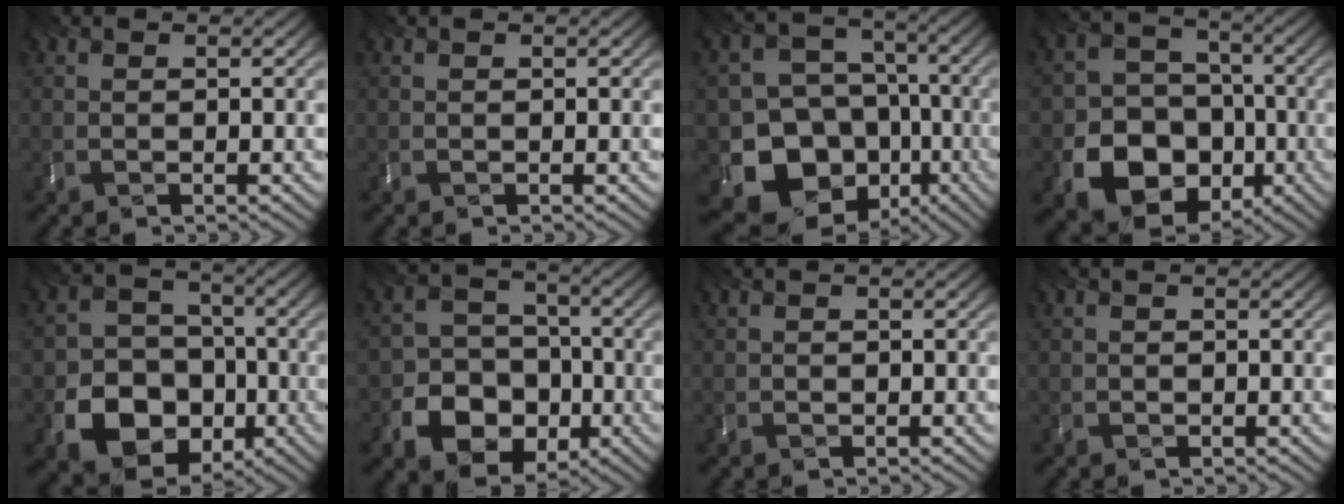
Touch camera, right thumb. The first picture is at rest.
{"total": 0.0}
{"total": 15.1, "force": [-7.2, 12.4, 4.9], "torque": [-0.101, -0.039, -0.145]}
{"total": 13.6, "force": [-6.3, 10.9, 5.0], "torque": [-0.082, -0.064, -0.145]}
{"total": 12.0, "force": [-5.7, 9.6, 4.5], "torque": [-0.075, -0.057, -0.138]}
{"total": 11.3, "force": [-5.8, 9.2, 3.3], "torque": [-0.063, -0.049, -0.137]}
{"total": 0.0}
{"total": 0.0}